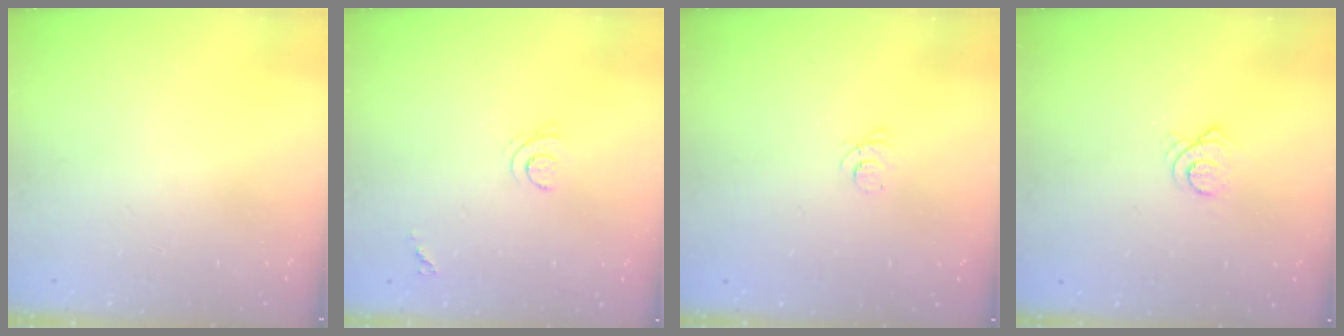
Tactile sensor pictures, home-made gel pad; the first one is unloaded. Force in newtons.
{"total": 5.3, "press": 5.3, "slide": 0.7}
{"total": 2.4, "press": 2.4, "slide": 0.3}
{"total": 3.6, "press": 3.6, "slide": 0.1}